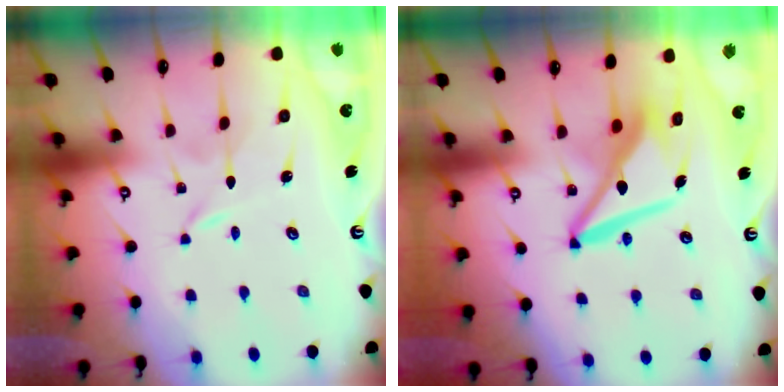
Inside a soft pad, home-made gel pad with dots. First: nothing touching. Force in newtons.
{"total": 12.2, "press": 12.1, "slide": 1.5}